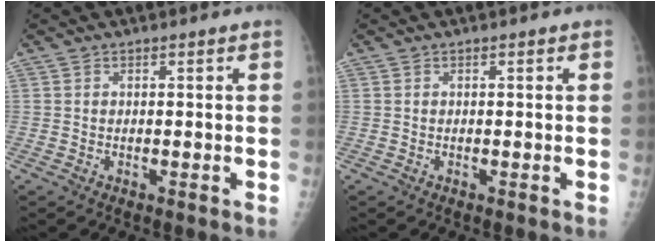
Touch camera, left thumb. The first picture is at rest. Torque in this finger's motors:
{"motor_torque": [0.00, 0.00, 0.00, 0.00, 0.00]}